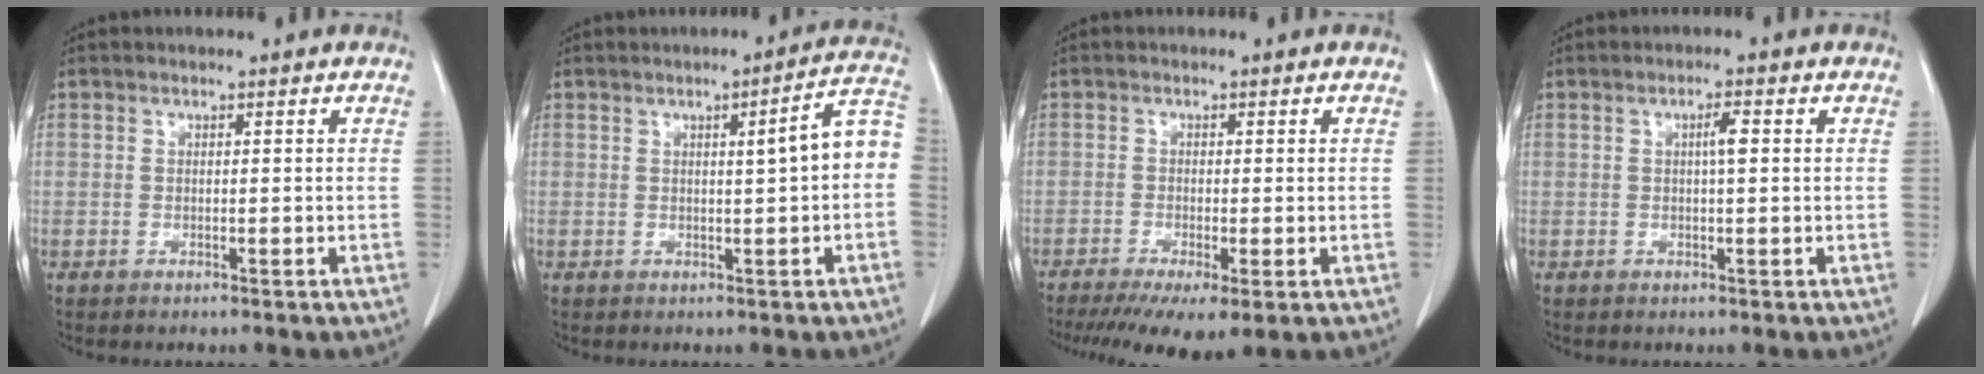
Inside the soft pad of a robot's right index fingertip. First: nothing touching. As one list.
[{"total": 6.4, "force": [0.1, 0.3, 6.4], "torque": [-0.082, 0.017, -0.001]}, {"total": 8.4, "force": [-5.1, 1.8, 6.4], "torque": [-0.099, -0.019, -0.081]}, {"total": 2.2, "force": [0.4, 0.1, 2.1], "torque": [-0.035, 0.003, 0.005]}]